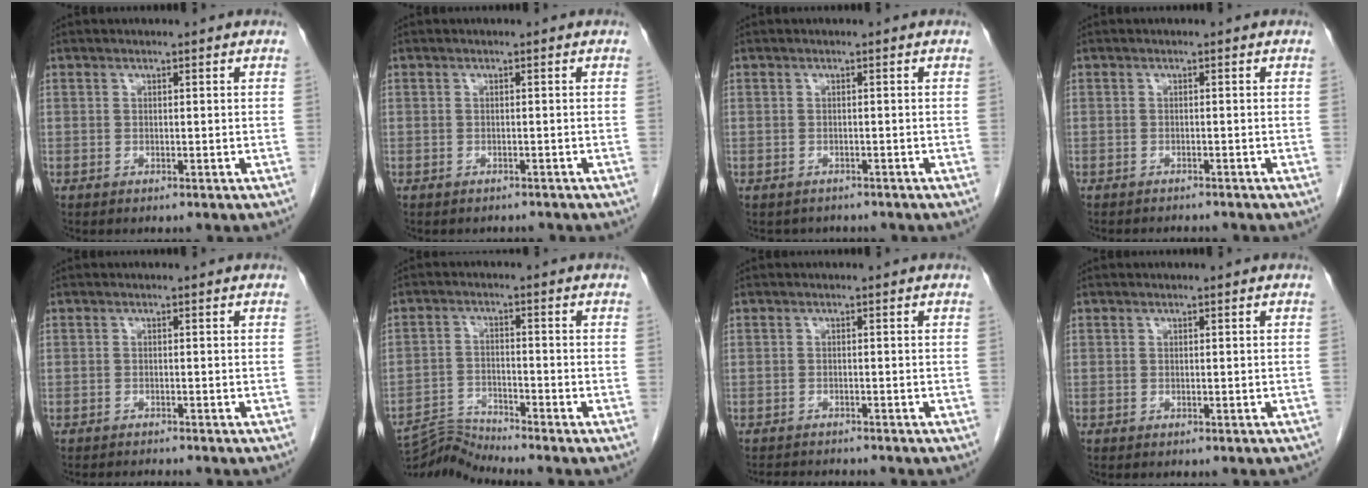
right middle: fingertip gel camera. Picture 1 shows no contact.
{"total": 2.0, "force": [-1.8, 0.7, 0.2], "torque": [-0.009, -0.003, -0.023]}
{"total": 2.7, "force": [-2.4, 1.2, 0.1], "torque": [-0.007, -0.001, -0.031]}
{"total": 3.1, "force": [-3.0, 0.5, 0.8], "torque": [-0.011, -0.007, -0.037]}
{"total": 2.8, "force": [-2.7, -0.2, 0.7], "torque": [-0.010, -0.011, -0.038]}
{"total": 5.5, "force": [-5.0, -2.2, -0.8], "torque": [-0.001, -0.013, -0.093]}
{"total": 5.0, "force": [-4.8, 0.4, 1.2], "torque": [-0.016, -0.011, -0.071]}
{"total": 3.1, "force": [-2.5, 1.1, 1.3], "torque": [-0.017, -0.005, -0.025]}